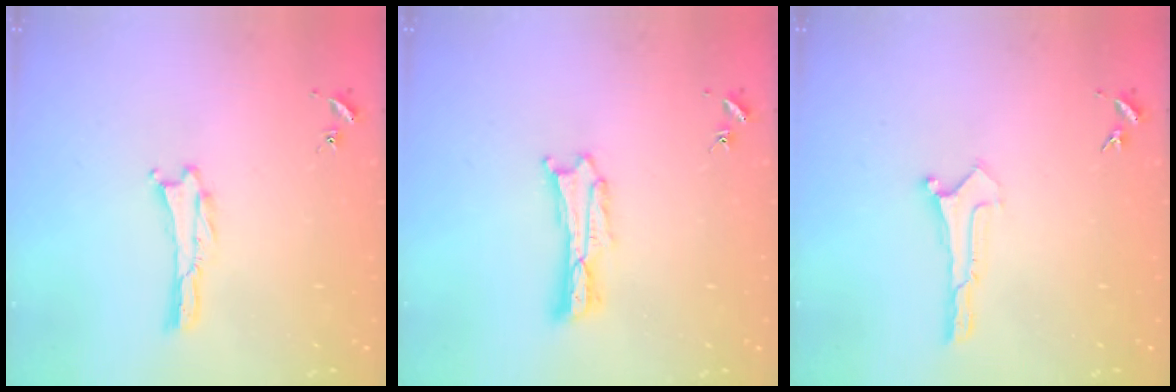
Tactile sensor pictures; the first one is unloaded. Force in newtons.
{"total": 1.2, "press": 1.2, "slide": 0.2}
{"total": 0.0}